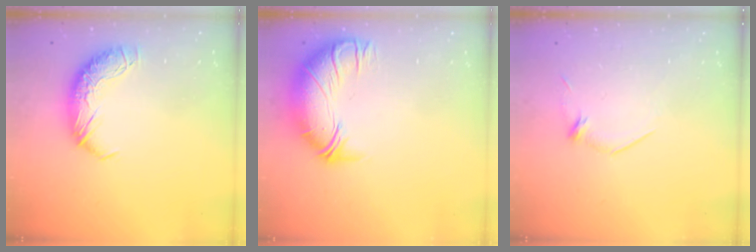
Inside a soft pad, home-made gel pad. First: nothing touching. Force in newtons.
{"total": 2.7, "press": 0.3, "slide": 2.7}
{"total": 5.4, "press": 5.3, "slide": 1.4}